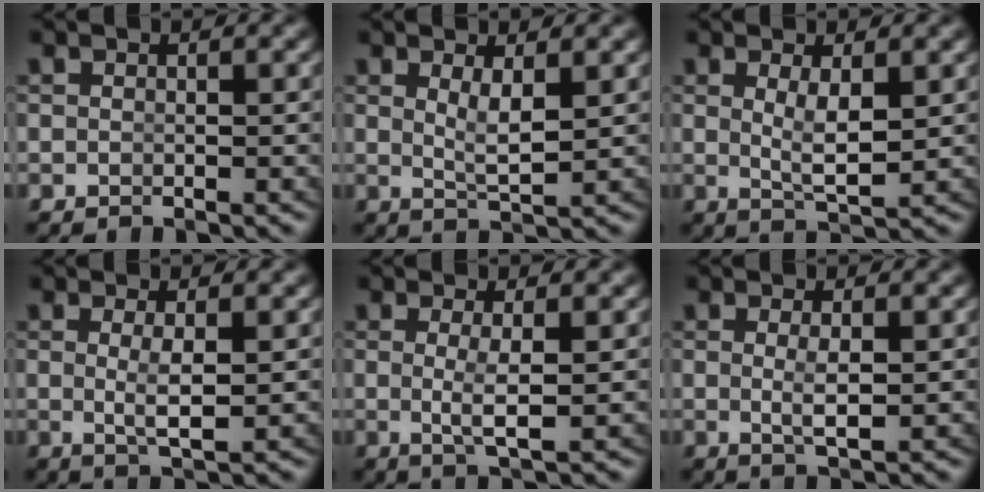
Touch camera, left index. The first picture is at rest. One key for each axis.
{"total": 2.5, "fx": 0.8, "fy": -0.3, "fz": 2.3, "tx": -0.043, "ty": -0.022, "tz": 0.028}
{"total": 3.0, "fx": 0.4, "fy": 0.0, "fz": 3.0, "tx": -0.053, "ty": -0.021, "tz": 0.022}
{"total": 2.6, "fx": 0.1, "fy": -0.1, "fz": 2.6, "tx": -0.048, "ty": -0.018, "tz": 0.014}
{"total": 2.7, "fx": 0.0, "fy": -0.2, "fz": 2.7, "tx": -0.056, "ty": -0.020, "tz": 0.011}
{"total": 2.1, "fx": 0.1, "fy": -0.2, "fz": 2.1, "tx": -0.037, "ty": -0.015, "tz": 0.012}